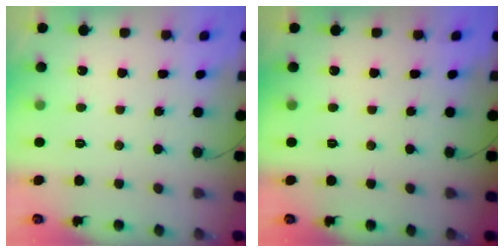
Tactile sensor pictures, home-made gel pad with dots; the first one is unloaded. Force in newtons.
{"total": 0.0}